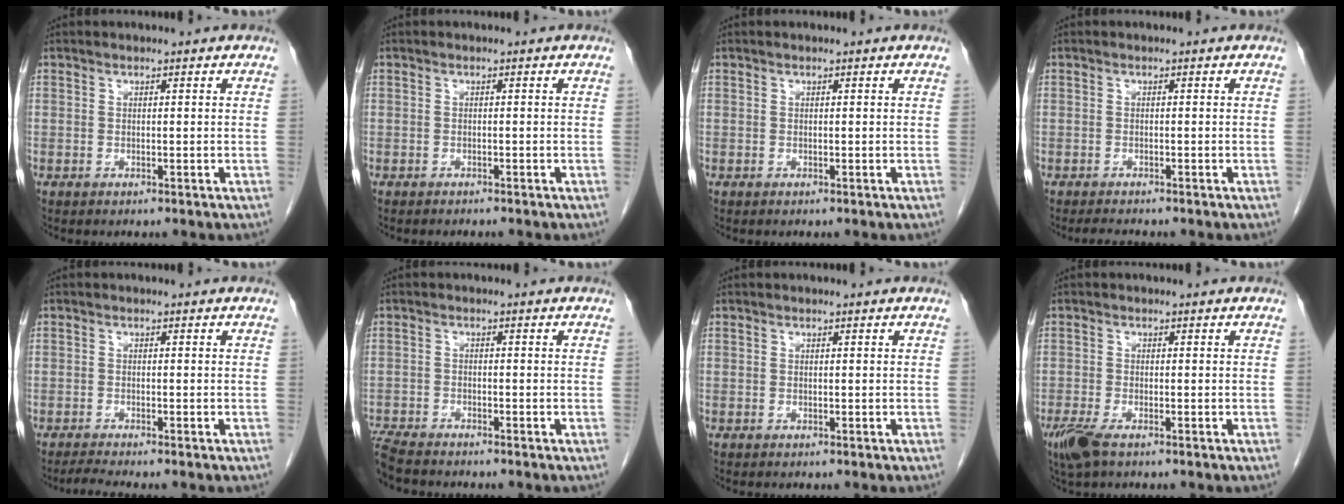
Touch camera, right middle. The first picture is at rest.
{"total": 1.1, "force": [-1.0, 0.2, 0.2], "torque": [-0.003, -0.001, -0.014]}
{"total": 0.0}
{"total": 1.9, "force": [-1.7, 0.2, 0.8], "torque": [-0.018, -0.007, -0.025]}
{"total": 2.0, "force": [-1.7, -0.7, 0.7], "torque": [-0.024, -0.010, -0.035]}
{"total": 6.1, "force": [-5.6, 1.1, 2.1], "torque": [-0.036, -0.017, -0.102]}
{"total": 0.0}
{"total": 3.9, "force": [-2.5, 1.1, 2.8], "torque": [-0.064, -0.010, -0.046]}